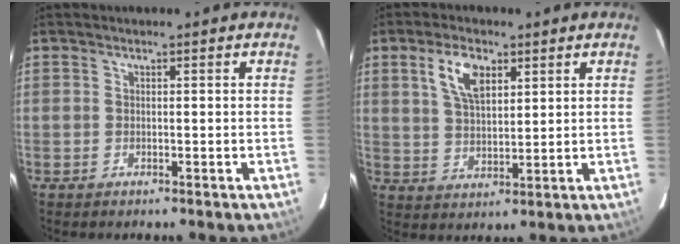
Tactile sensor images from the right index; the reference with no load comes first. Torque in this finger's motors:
{"motor_torque": [0.52, 0.45, 0.31, 0.07]}